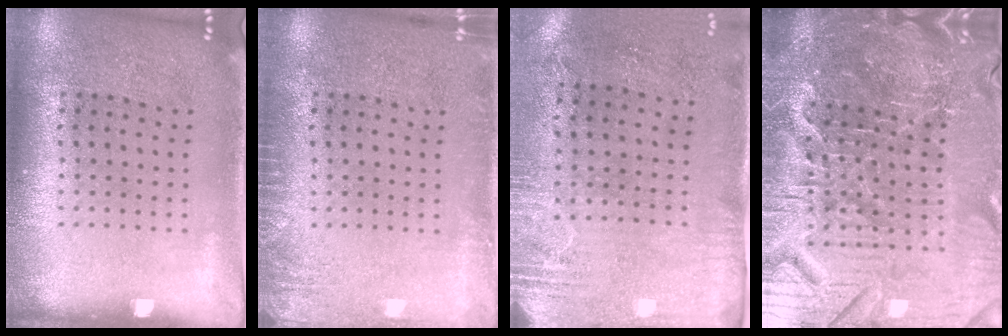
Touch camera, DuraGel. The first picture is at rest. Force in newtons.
{"total": 1.6, "press": 1.6, "slide": 0.2}
{"total": 3.0, "press": 2.5, "slide": 1.8}
{"total": 5.9, "press": 5.5, "slide": 2.1}